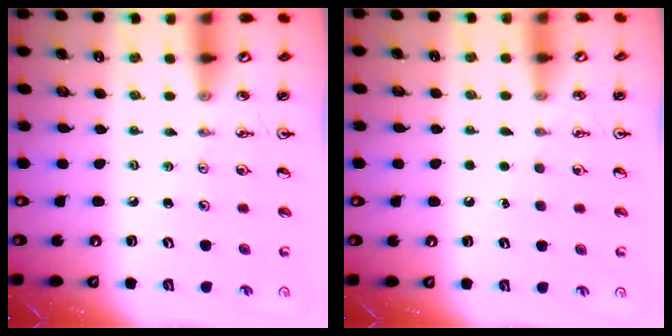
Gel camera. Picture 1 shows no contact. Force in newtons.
{"total": 1.5, "press": 1.5, "slide": 0.1}